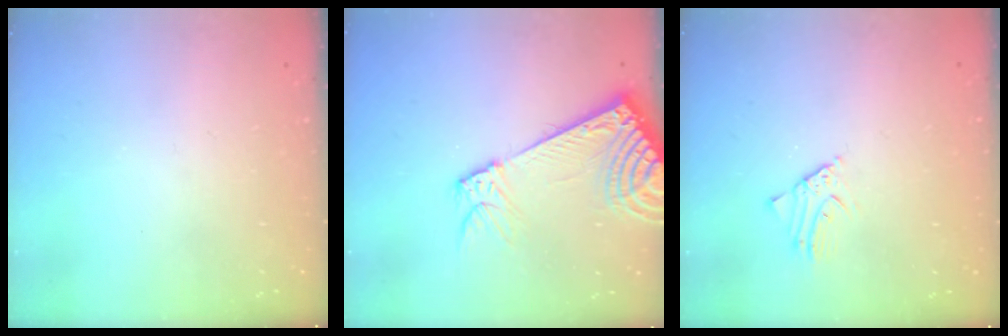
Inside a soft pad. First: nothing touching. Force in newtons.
{"total": 13.4, "press": 13.2, "slide": 2.7}
{"total": 2.6, "press": 2.6, "slide": 0.2}